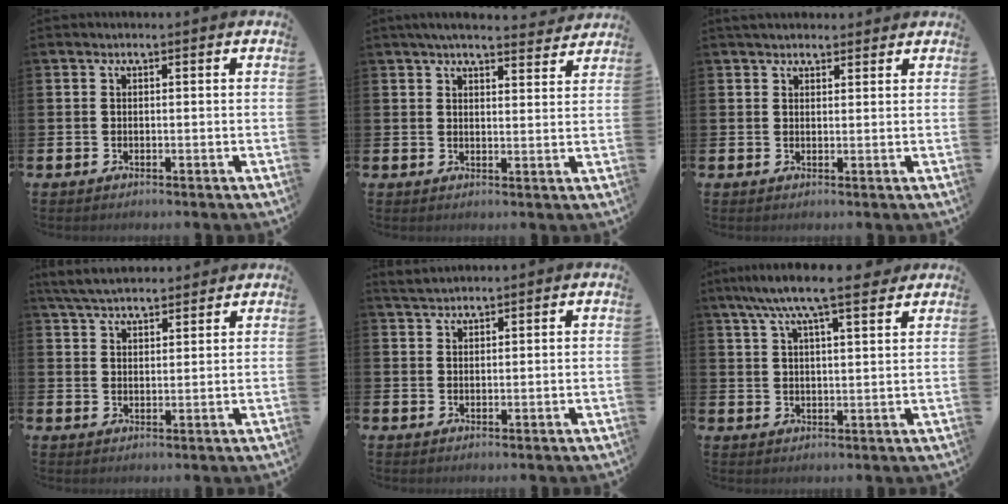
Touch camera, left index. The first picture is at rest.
{"total": 4.7, "force": [4.5, 0.6, 1.4], "torque": [-0.025, -0.019, 0.078]}
{"total": 2.7, "force": [2.5, 0.9, 0.4], "torque": [-0.001, -0.007, 0.043]}
{"total": 5.0, "force": [4.8, 1.0, 1.0], "torque": [-0.037, -0.017, 0.088]}
{"total": 2.4, "force": [2.3, 0.5, 0.5], "torque": [-0.009, -0.003, 0.042]}
{"total": 8.6, "force": [7.5, 1.1, 4.0], "torque": [-0.086, -0.028, 0.133]}